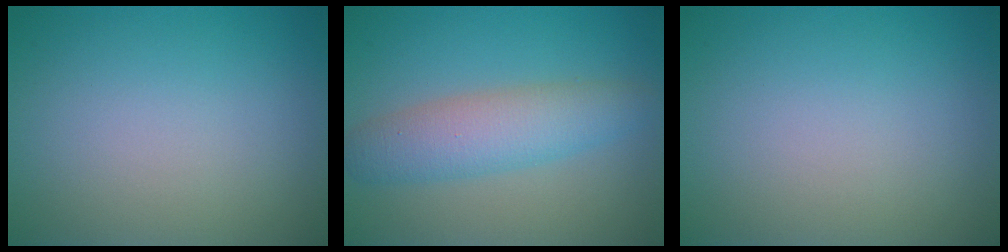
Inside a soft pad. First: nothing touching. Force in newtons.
{"total": 4.6, "press": 4.6, "slide": 0.1}
{"total": 0.0}